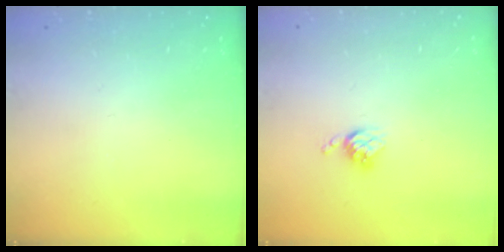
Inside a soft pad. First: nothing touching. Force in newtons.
{"total": 3.8, "press": 3.8, "slide": 0.4}